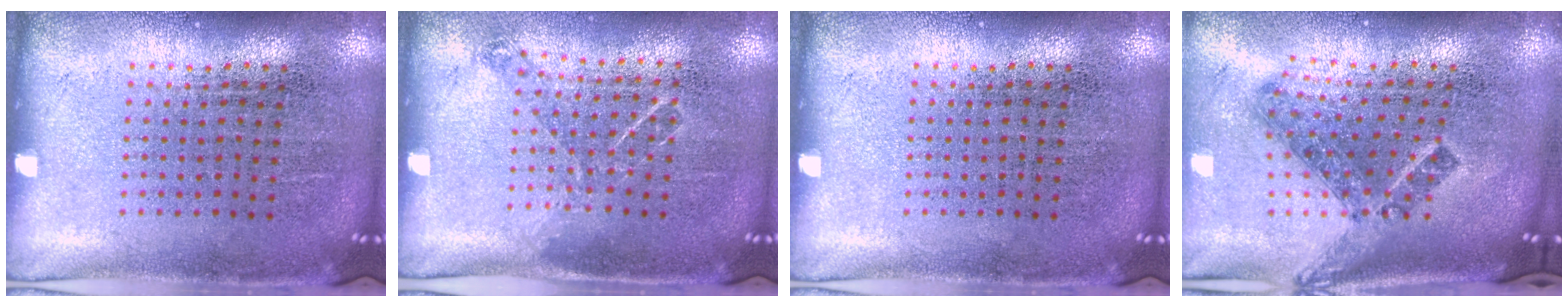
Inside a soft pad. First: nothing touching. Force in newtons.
{"total": 0.8, "press": 0.8, "slide": 0.2}
{"total": 0.0}
{"total": 1.5, "press": 1.1, "slide": 1.1}